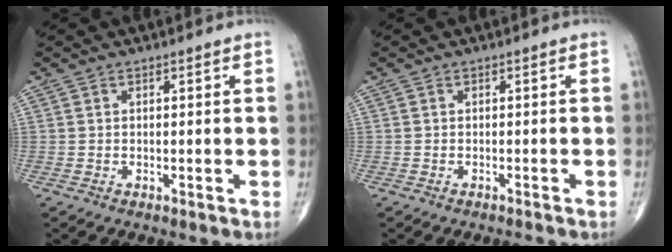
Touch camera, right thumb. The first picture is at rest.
{"total": 0.7, "force": [-0.7, 0.0, 0.1], "torque": [-0.011, 0.003, -0.010]}